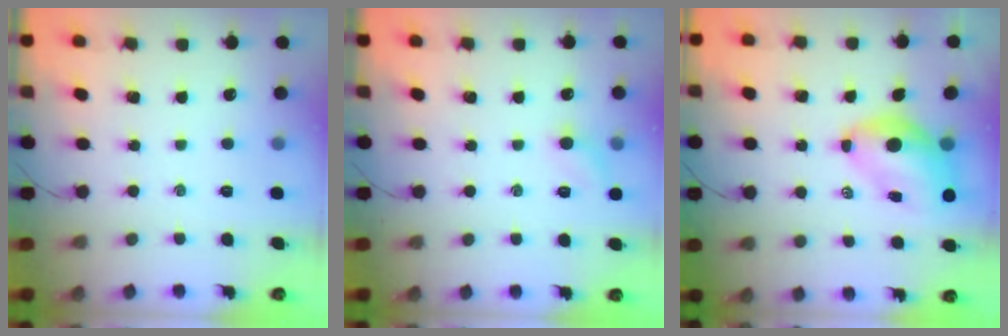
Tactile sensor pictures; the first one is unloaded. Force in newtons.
{"total": 6.9, "press": 6.7, "slide": 1.6}
{"total": 9.4, "press": 9.0, "slide": 2.7}